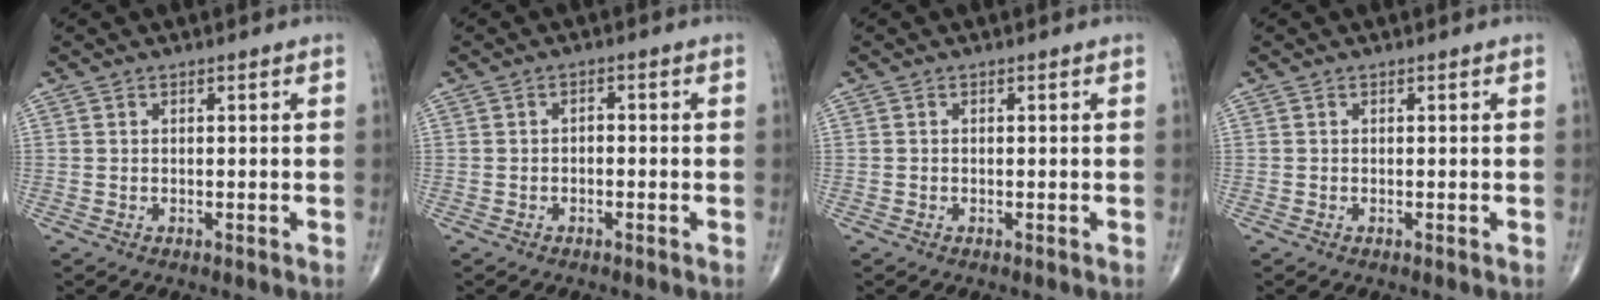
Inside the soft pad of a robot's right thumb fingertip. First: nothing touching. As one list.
[{"total": 1.2, "force": [-0.5, 0.8, 0.8], "torque": [-0.007, 0.008, -0.012]}, {"total": 0.0}, {"total": 0.0}]